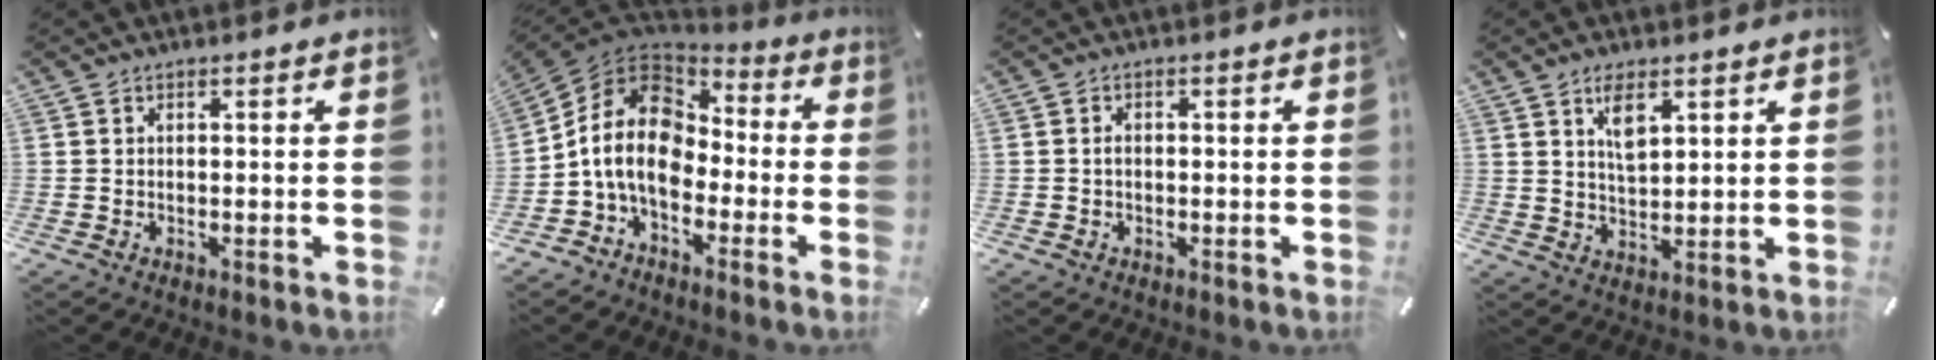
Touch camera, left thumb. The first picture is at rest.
{"total": 14.3, "force": [-3.1, 10.6, 9.1], "torque": [-0.204, 0.028, -0.063]}
{"total": 1.5, "force": [-0.2, 1.1, 1.0], "torque": [-0.020, 0.003, -0.006]}
{"total": 5.6, "force": [3.0, 2.5, 4.0], "torque": [-0.071, -0.006, 0.051]}